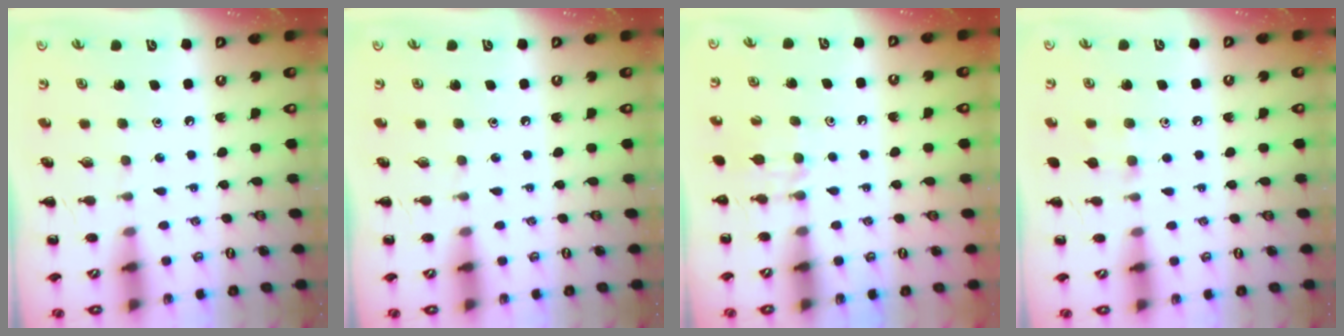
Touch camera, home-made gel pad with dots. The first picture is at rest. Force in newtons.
{"total": 0.0}
{"total": 4.8, "press": 4.6, "slide": 1.6}
{"total": 5.3, "press": 5.0, "slide": 1.9}